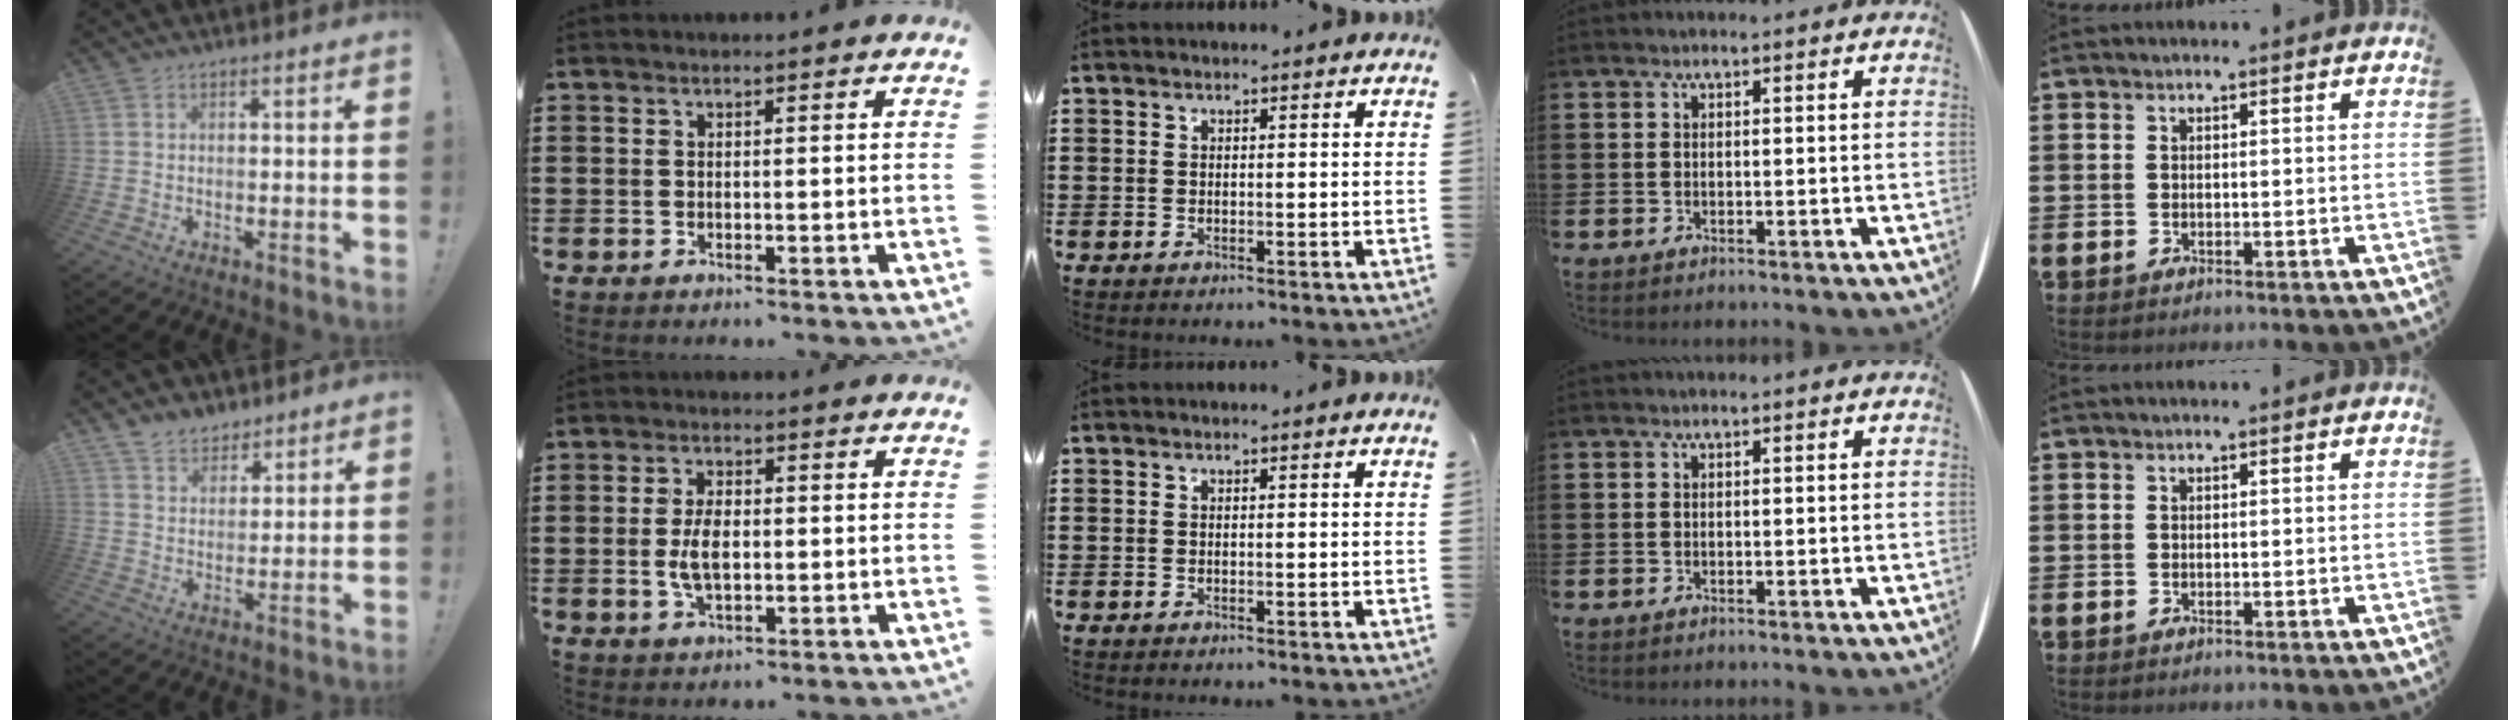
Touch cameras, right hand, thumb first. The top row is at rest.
{"thumb": {"total": 6.8, "force": [5.7, 3.7, 0.7], "torque": [-0.023, -0.037, 0.111]}, "index": {"total": 5.0, "force": [-0.4, 2.5, 4.3], "torque": [-0.094, 0.002, -0.010]}}